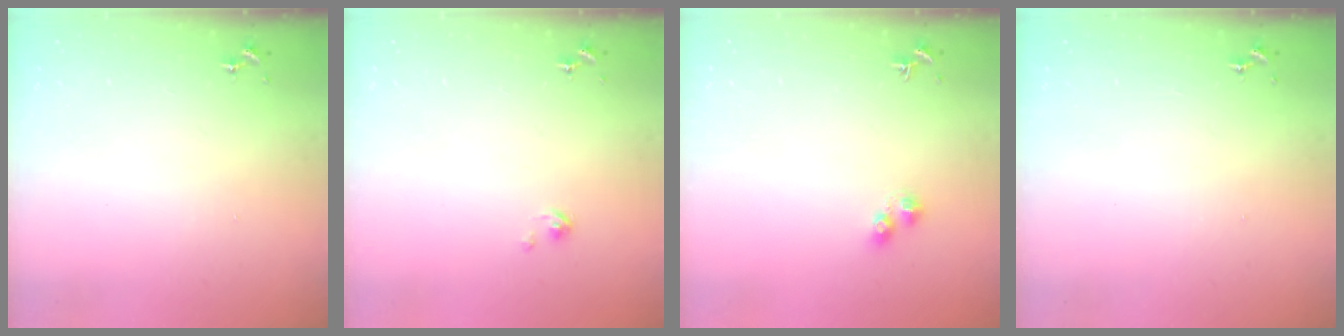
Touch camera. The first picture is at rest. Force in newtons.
{"total": 2.4, "press": 2.4, "slide": 0.3}
{"total": 3.3, "press": 3.3, "slide": 0.5}
{"total": 0.0}